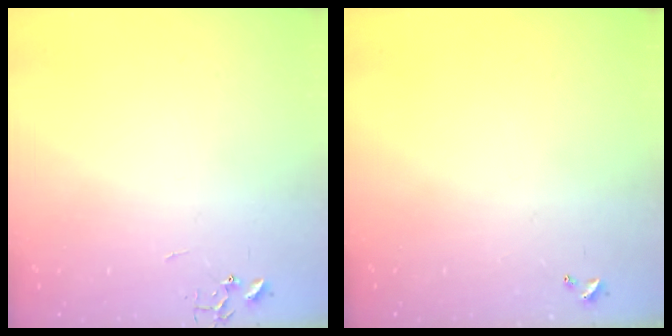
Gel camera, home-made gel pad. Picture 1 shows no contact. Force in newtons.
{"total": 0.0}